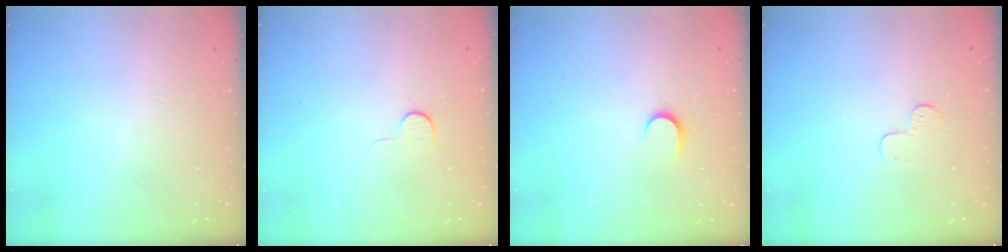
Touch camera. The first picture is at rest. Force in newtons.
{"total": 5.0, "press": 5.0, "slide": 0.5}
{"total": 5.1, "press": 5.1, "slide": 0.5}
{"total": 3.9, "press": 3.9, "slide": 0.4}